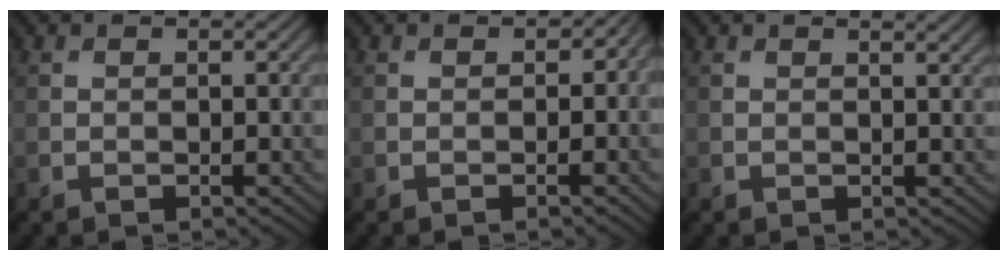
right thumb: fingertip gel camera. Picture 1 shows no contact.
{"total": 1.5, "force": [-0.2, 1.4, 0.7], "torque": [-0.007, -0.010, -0.004]}
{"total": 1.5, "force": [1.1, 0.2, 1.0], "torque": [-0.015, -0.004, 0.013]}